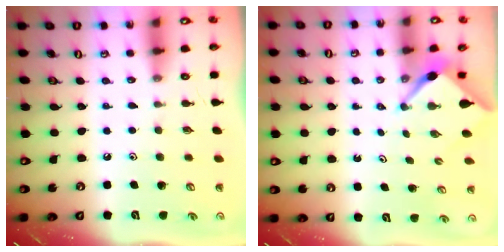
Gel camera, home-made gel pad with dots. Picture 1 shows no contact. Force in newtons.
{"total": 2.5, "press": 2.5, "slide": 0.3}